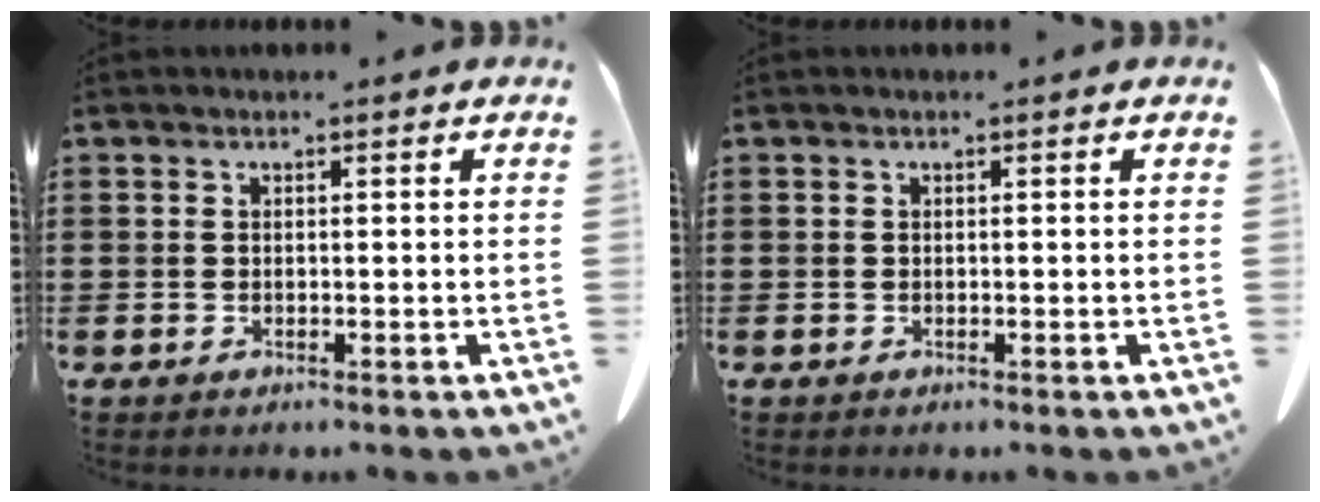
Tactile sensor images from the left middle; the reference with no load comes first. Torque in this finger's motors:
{"motor_torque": [-0.98, -1.15, 0.02, -0.01]}